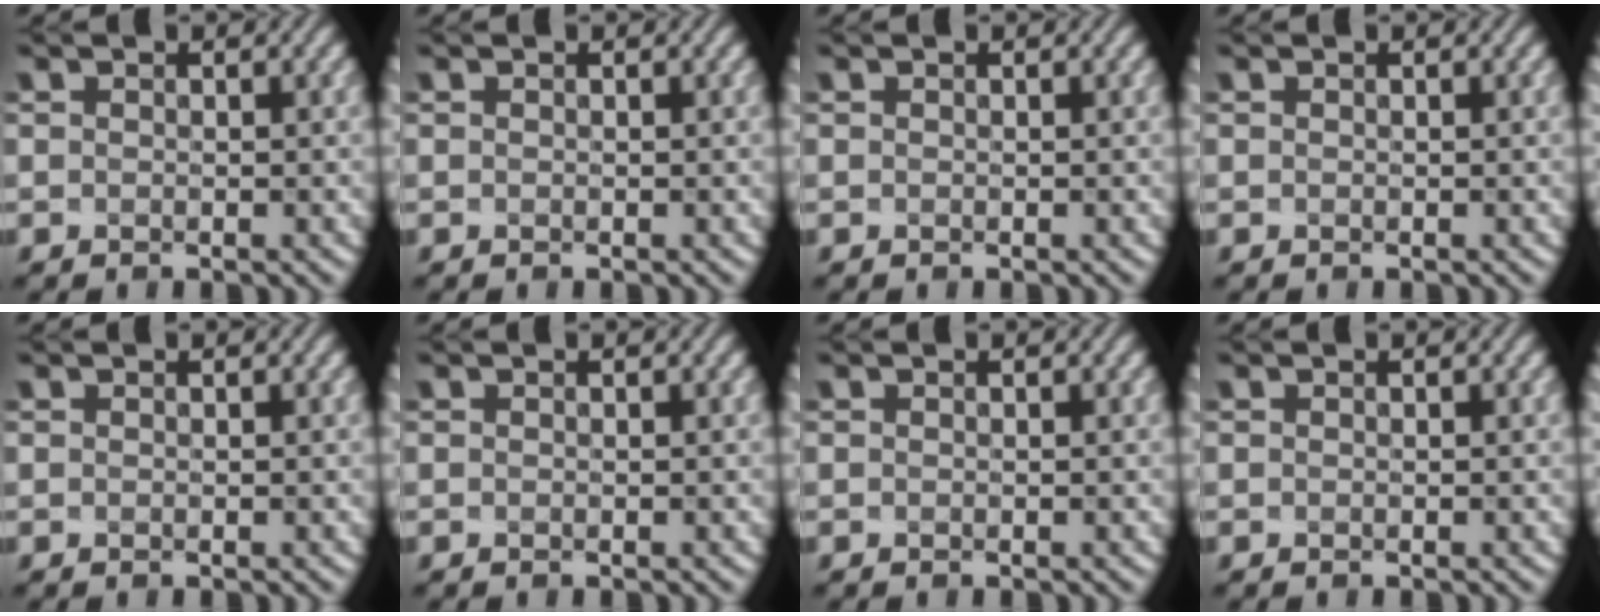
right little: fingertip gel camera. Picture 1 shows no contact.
{"total": 0.0}
{"total": 0.0}
{"total": 0.0}
{"total": 0.0}
{"total": 0.0}
{"total": 0.0}
{"total": 0.0}